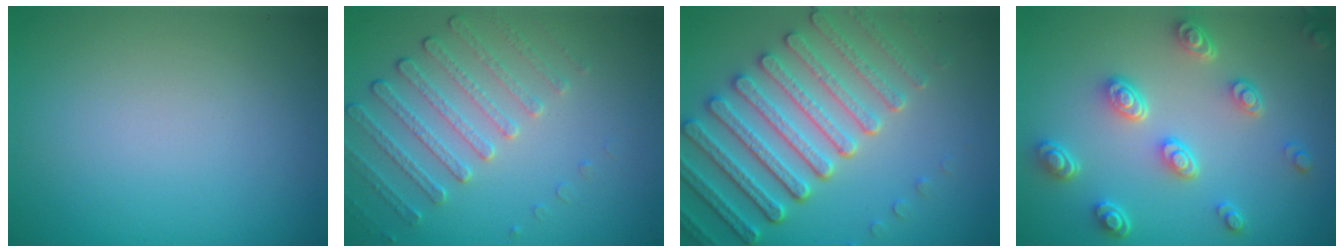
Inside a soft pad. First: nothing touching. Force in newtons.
{"total": 2.5, "press": 2.2, "slide": 1.3}
{"total": 6.9, "press": 5.7, "slide": 3.9}
{"total": 4.5, "press": 3.5, "slide": 2.9}